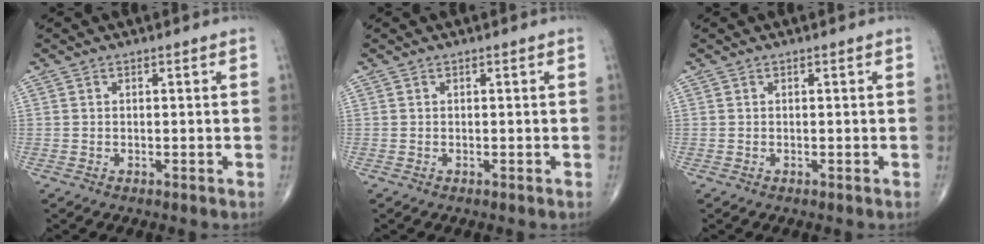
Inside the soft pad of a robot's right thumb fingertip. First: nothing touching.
{"total": 0.0}
{"total": 0.0}